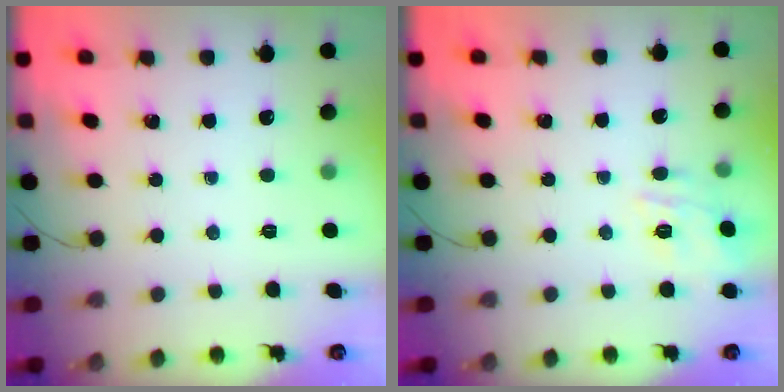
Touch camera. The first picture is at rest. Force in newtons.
{"total": 9.1, "press": 9.1, "slide": 1.1}